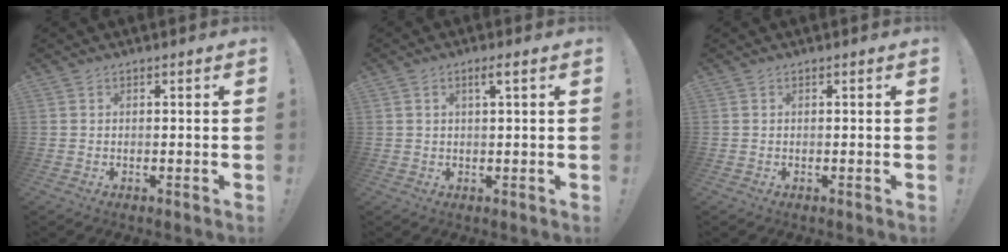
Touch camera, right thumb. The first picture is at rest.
{"total": 2.6, "force": [1.0, 0.2, 2.4], "torque": [-0.043, 0.000, 0.013]}
{"total": 0.0}